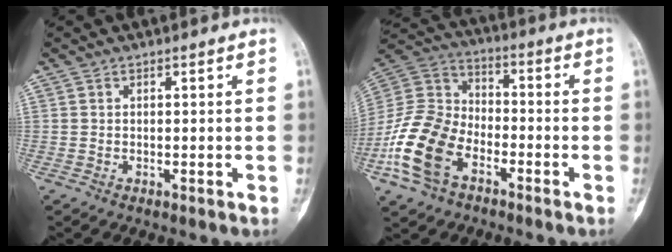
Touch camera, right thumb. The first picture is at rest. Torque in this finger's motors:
{"motor_torque": [0.28, 0.46, 1.63, -1.15, 0.44]}